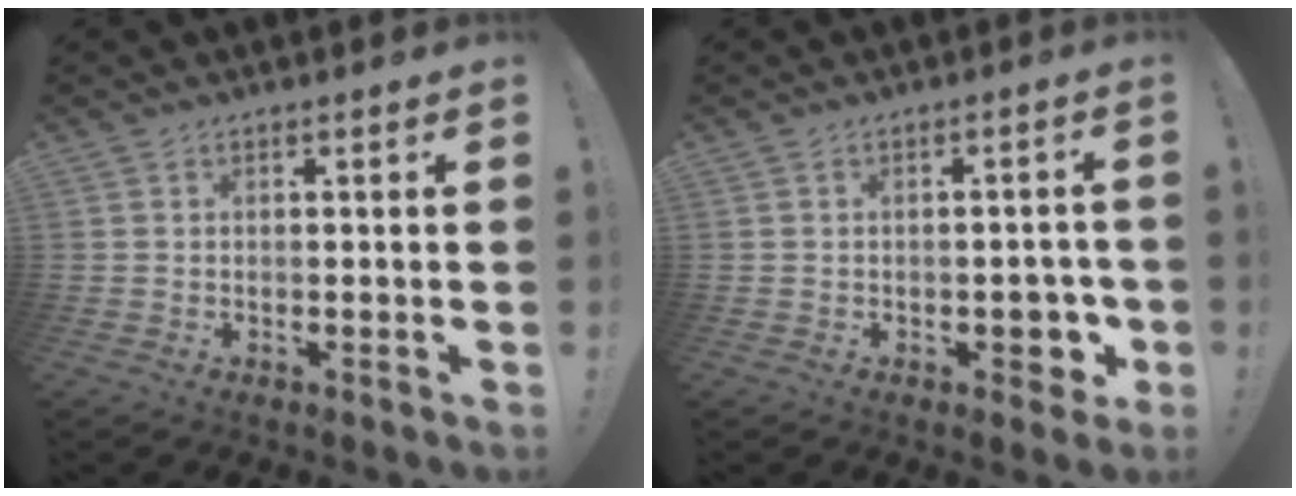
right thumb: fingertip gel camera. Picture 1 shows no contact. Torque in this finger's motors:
{"motor_torque": [0.71, 0.67, 0.50, -0.76, 0.20]}